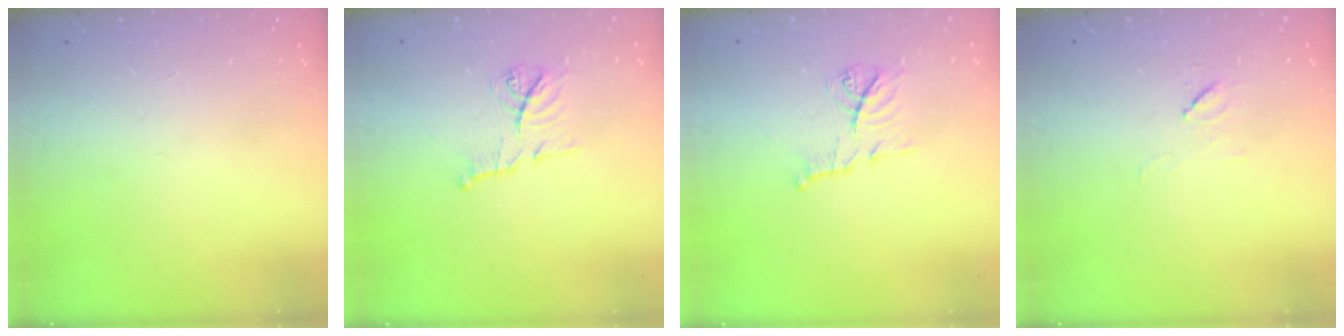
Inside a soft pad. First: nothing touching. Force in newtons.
{"total": 9.5, "press": 9.5, "slide": 0.2}
{"total": 9.5, "press": 9.5, "slide": 0.2}
{"total": 5.4, "press": 5.3, "slide": 1.0}